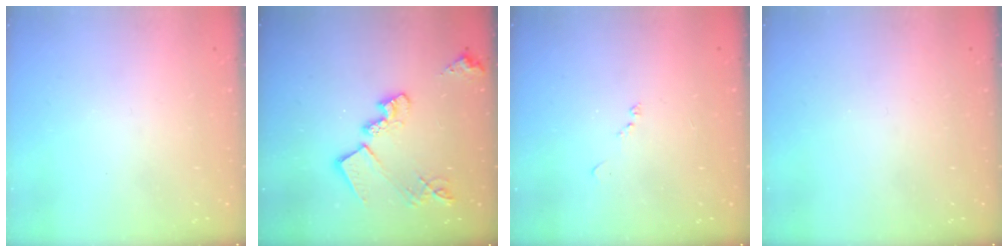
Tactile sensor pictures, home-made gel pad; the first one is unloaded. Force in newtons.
{"total": 17.4, "press": 17.4, "slide": 1.1}
{"total": 8.4, "press": 8.3, "slide": 0.9}
{"total": 0.0}